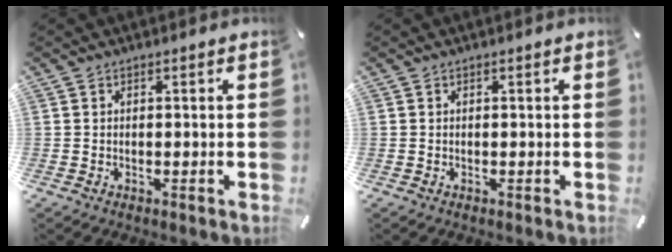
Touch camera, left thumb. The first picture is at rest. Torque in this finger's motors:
{"motor_torque": [-0.10, -0.03, 0.03, -0.06, 0.00]}